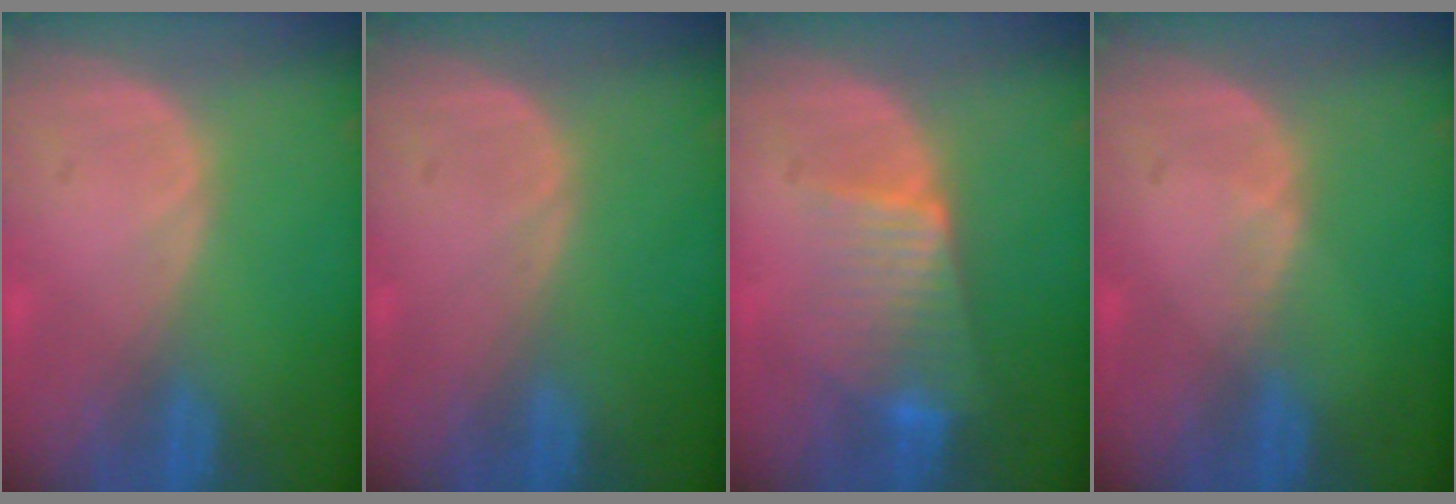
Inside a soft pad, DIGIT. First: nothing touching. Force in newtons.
{"total": 0.0}
{"total": 6.7, "press": 6.1, "slide": 2.7}
{"total": 0.8, "press": 0.8, "slide": 0.1}